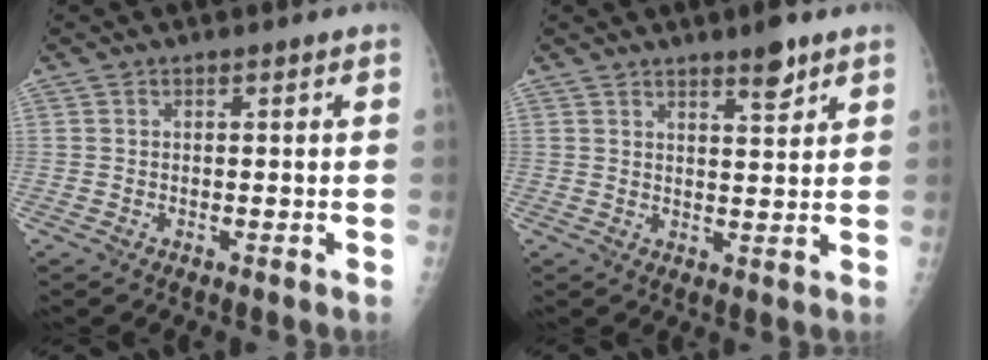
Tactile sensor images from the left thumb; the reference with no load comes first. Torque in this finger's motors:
{"motor_torque": [-0.10, 0.38, -0.49, -0.06, 0.03]}